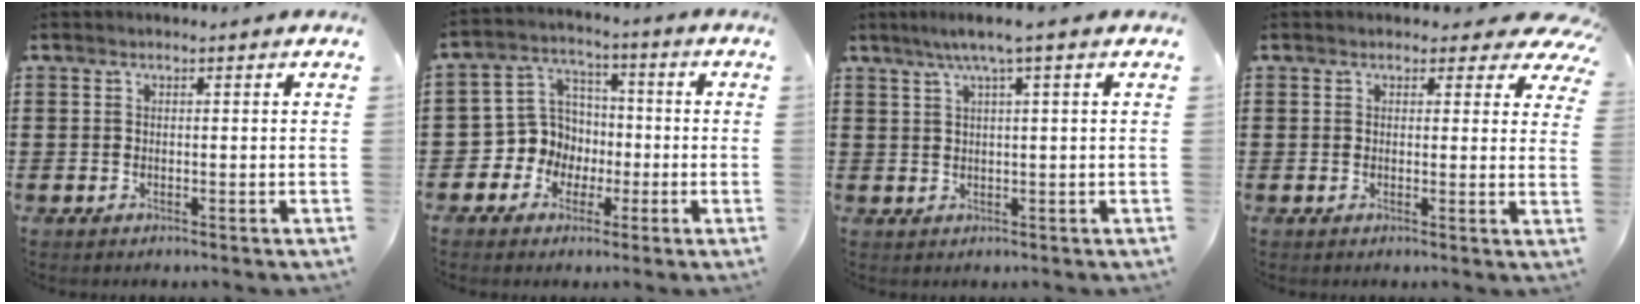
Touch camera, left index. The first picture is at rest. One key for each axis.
{"total": 7.7, "fx": -1.3, "fy": 7.5, "fz": 1.4, "tx": -0.075, "ty": 0.000, "tz": -0.026}
{"total": 3.5, "fx": 1.8, "fy": -0.3, "fz": 3.0, "tx": -0.058, "ty": 0.000, "tz": 0.030}
{"total": 2.8, "fx": 2.2, "fy": 1.2, "fz": 1.3, "tx": -0.018, "ty": -0.008, "tz": 0.036}